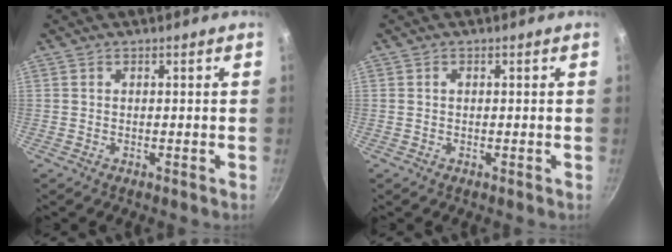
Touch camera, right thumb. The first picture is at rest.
{"total": 0.7, "force": [0.1, 0.6, 0.4], "torque": [-0.007, 0.003, 0.002]}